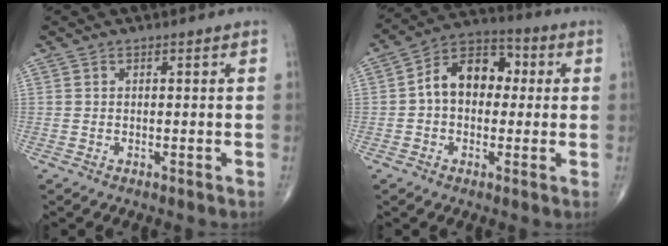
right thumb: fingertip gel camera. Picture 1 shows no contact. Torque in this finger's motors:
{"motor_torque": [0.76, 2.47, 0.72, -0.24, 0.08]}